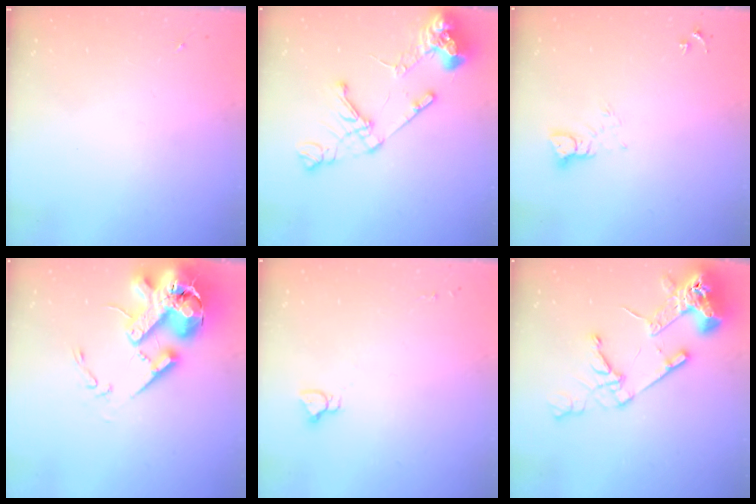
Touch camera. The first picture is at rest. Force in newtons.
{"total": 14.1, "press": 14.0, "slide": 1.9}
{"total": 3.7, "press": 3.7, "slide": 0.4}
{"total": 20.8, "press": 20.5, "slide": 3.5}
{"total": 2.9, "press": 2.9, "slide": 0.2}
{"total": 16.6, "press": 16.5, "slide": 2.0}